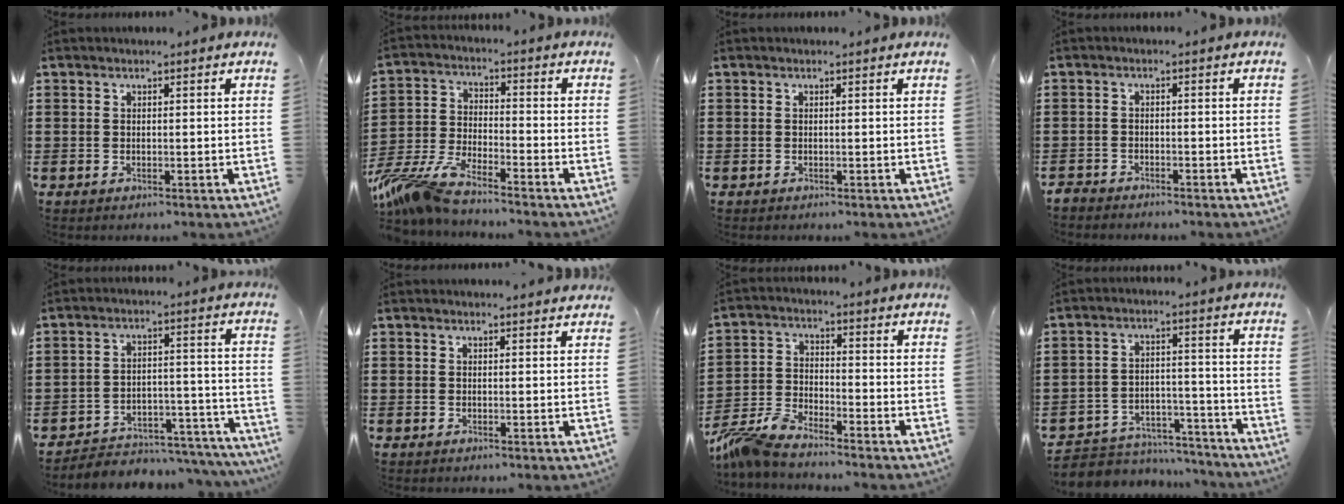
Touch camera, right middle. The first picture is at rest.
{"total": 7.8, "force": [-7.0, 0.7, 3.2], "torque": [-0.092, -0.008, -0.146]}
{"total": 0.0}
{"total": 2.3, "force": [-2.3, 0.3, -0.1], "torque": [-0.005, -0.001, -0.049]}
{"total": 4.4, "force": [-4.2, 1.2, 0.5], "torque": [-0.013, 0.010, -0.088]}
{"total": 0.7, "force": [0.7, 0.1, 0.2], "torque": [0.002, -0.003, 0.011]}
{"total": 6.3, "force": [-5.8, 0.8, 2.3], "torque": [-0.077, -0.009, -0.120]}
{"total": 5.5, "force": [-5.3, 1.3, 0.2], "torque": [-0.012, 0.015, -0.110]}